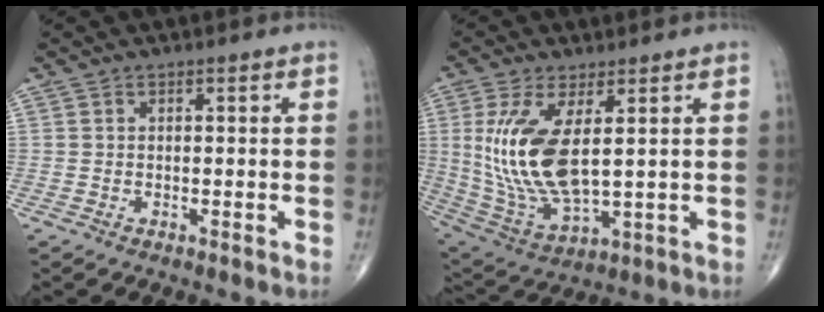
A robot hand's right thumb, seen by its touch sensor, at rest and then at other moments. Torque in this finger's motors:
{"motor_torque": [-0.16, 0.96, 1.14, 0.74, 0.22]}